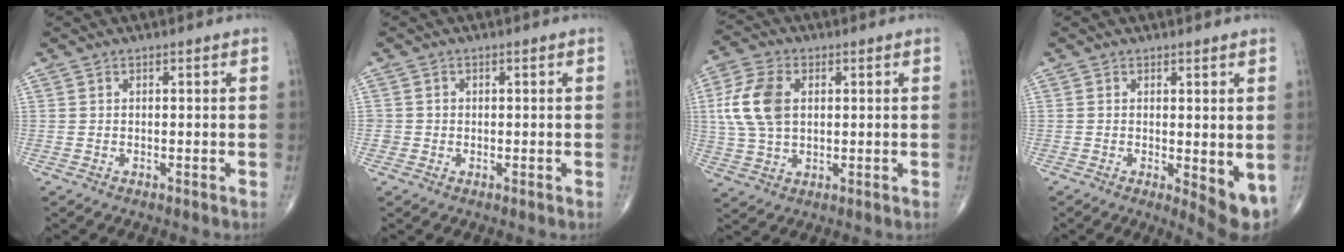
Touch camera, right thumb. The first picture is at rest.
{"total": 1.4, "force": [-0.3, 1.3, 0.0], "torque": [0.012, 0.007, -0.009]}
{"total": 10.8, "force": [1.9, 6.8, 8.1], "torque": [-0.170, 0.004, 0.036]}
{"total": 6.4, "force": [-0.5, 2.0, 6.0], "torque": [-0.075, -0.018, -0.004]}